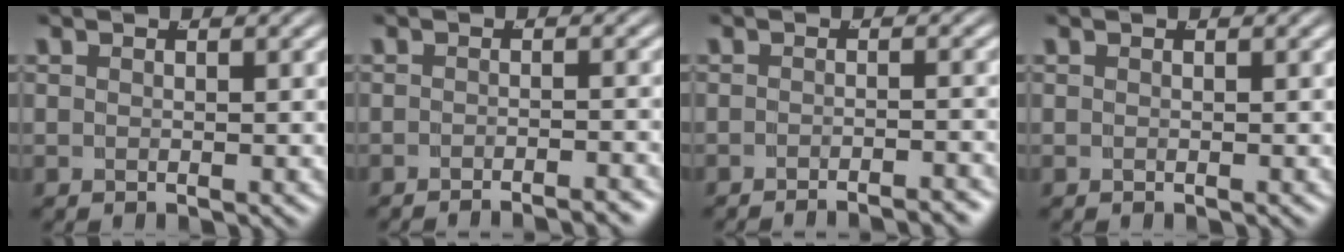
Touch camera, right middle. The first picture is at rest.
{"total": 3.0, "force": [-2.9, -0.1, 0.6], "torque": [-0.001, 0.000, -0.048]}
{"total": 3.3, "force": [-3.2, -0.1, 0.7], "torque": [-0.001, 0.000, -0.052]}
{"total": 0.0}